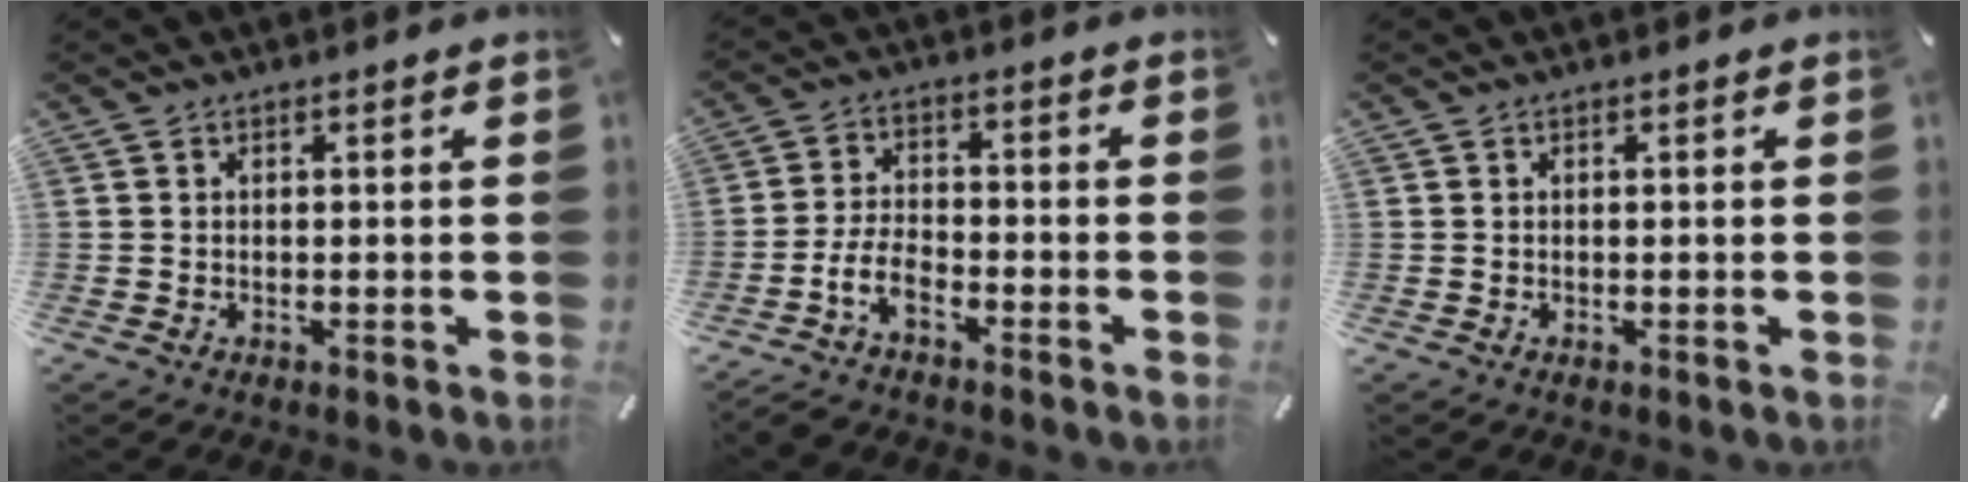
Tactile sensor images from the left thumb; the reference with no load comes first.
{"total": 6.9, "force": [-4.1, 3.2, 4.6], "torque": [-0.107, 0.010, -0.080]}
{"total": 0.0}